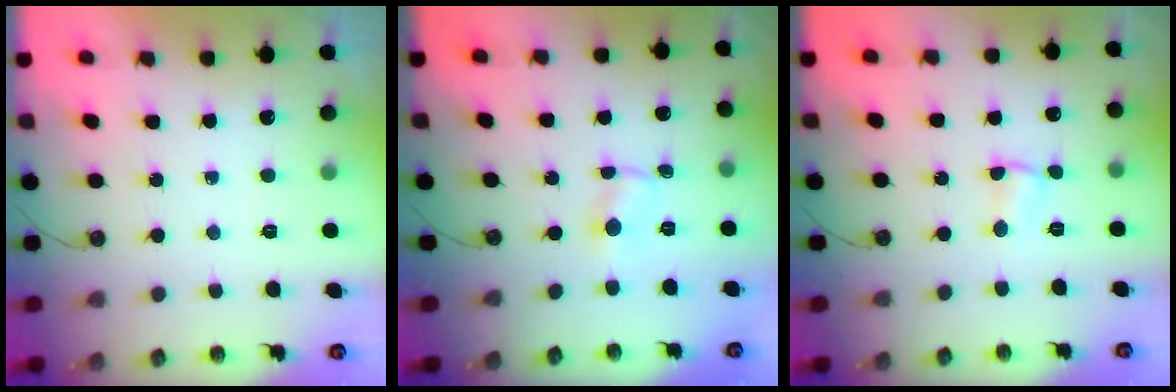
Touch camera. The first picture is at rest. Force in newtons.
{"total": 0.7, "press": 0.7, "slide": 0.1}
{"total": 2.9, "press": 0.9, "slide": 2.7}